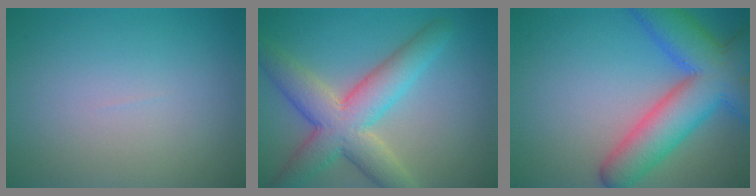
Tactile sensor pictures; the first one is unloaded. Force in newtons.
{"total": 7.8, "press": 7.8, "slide": 0.4}
{"total": 9.9, "press": 9.9, "slide": 0.4}